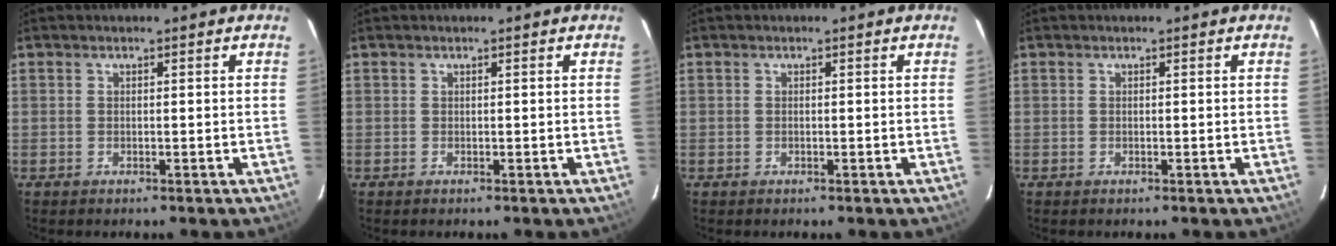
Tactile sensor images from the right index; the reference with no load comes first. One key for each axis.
{"total": 0.0}
{"total": 0.0}
{"total": 0.0}